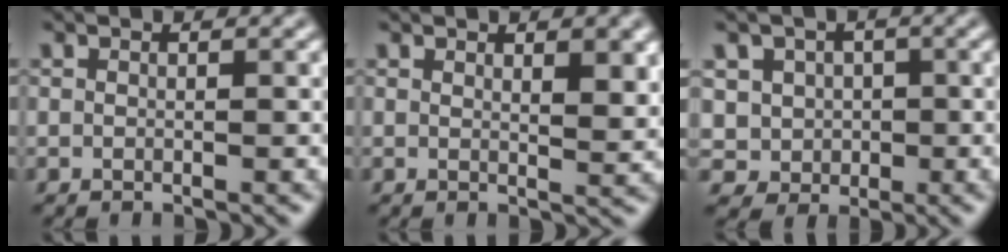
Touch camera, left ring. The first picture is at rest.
{"total": 3.0, "force": [1.6, 0.9, 2.4], "torque": [-0.029, -0.004, 0.029]}
{"total": 3.6, "force": [0.5, 3.5, 0.9], "torque": [-0.005, 0.004, 0.004]}